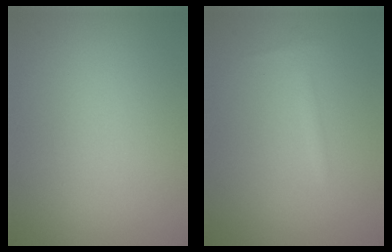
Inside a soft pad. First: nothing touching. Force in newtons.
{"total": 0.8, "press": 0.8, "slide": 0.0}